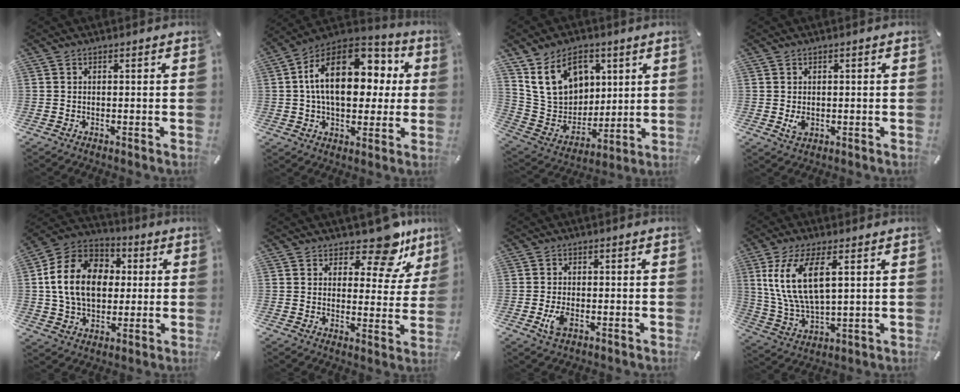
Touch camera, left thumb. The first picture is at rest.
{"total": 20.7, "force": [4.5, 13.2, 15.3], "torque": [-0.271, -0.006, 0.075]}
{"total": 15.5, "force": [7.4, 11.6, 7.1], "torque": [-0.142, -0.022, 0.149]}
{"total": 2.6, "force": [-0.3, 2.1, 1.6], "torque": [-0.027, -0.003, -0.006]}
{"total": 16.3, "force": [1.1, 13.0, 9.8], "torque": [-0.217, 0.014, 0.017]}
{"total": 12.2, "force": [9.4, 4.8, 6.1], "torque": [-0.072, -0.076, 0.162]}
{"total": 3.9, "force": [-1.3, 2.2, 3.0], "torque": [-0.069, -0.002, -0.024]}
{"total": 12.8, "force": [4.6, 5.4, 10.6], "torque": [-0.244, -0.003, 0.082]}